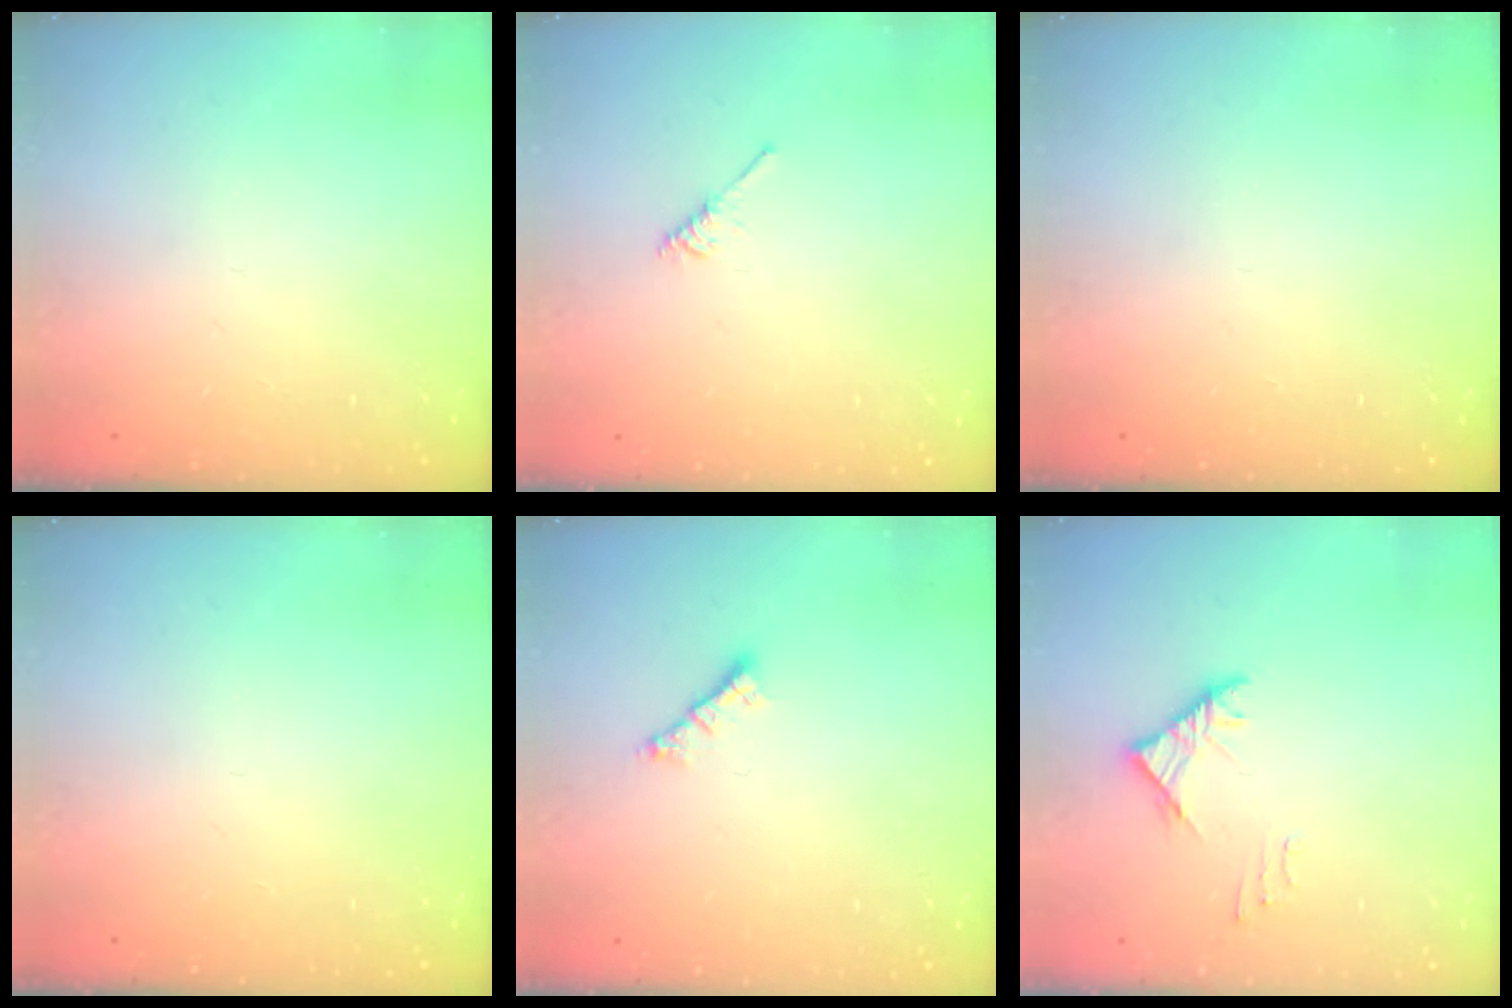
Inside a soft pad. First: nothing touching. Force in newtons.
{"total": 2.1, "press": 2.1, "slide": 0.4}
{"total": 0.0}
{"total": 0.0}
{"total": 1.2, "press": 1.2, "slide": 0.3}
{"total": 3.3, "press": 3.2, "slide": 0.8}